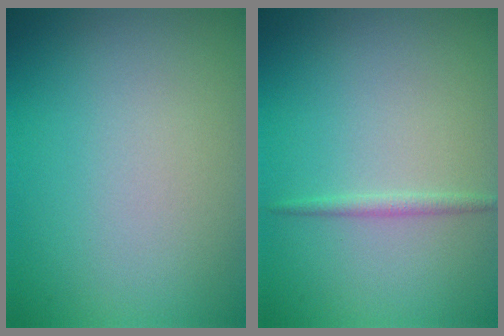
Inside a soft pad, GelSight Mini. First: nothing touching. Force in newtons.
{"total": 0.9, "press": 0.9, "slide": 0.1}